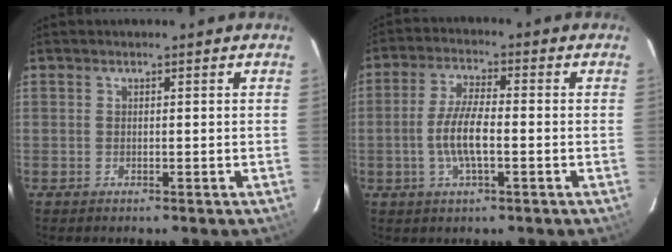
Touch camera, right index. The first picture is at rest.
{"total": 7.3, "force": [-1.5, 1.9, 6.9], "torque": [-0.138, 0.003, -0.030]}